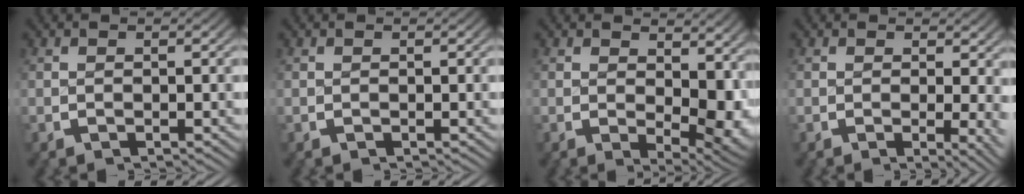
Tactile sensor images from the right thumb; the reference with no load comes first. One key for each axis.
{"total": 0.0}
{"total": 6.0, "fx": 0.9, "fy": 3.5, "fz": 4.8, "tx": -0.066, "ty": -0.032, "tz": 0.033}
{"total": 2.8, "fx": 0.3, "fy": 1.2, "fz": 2.6, "tx": -0.019, "ty": -0.008, "tz": 0.001}